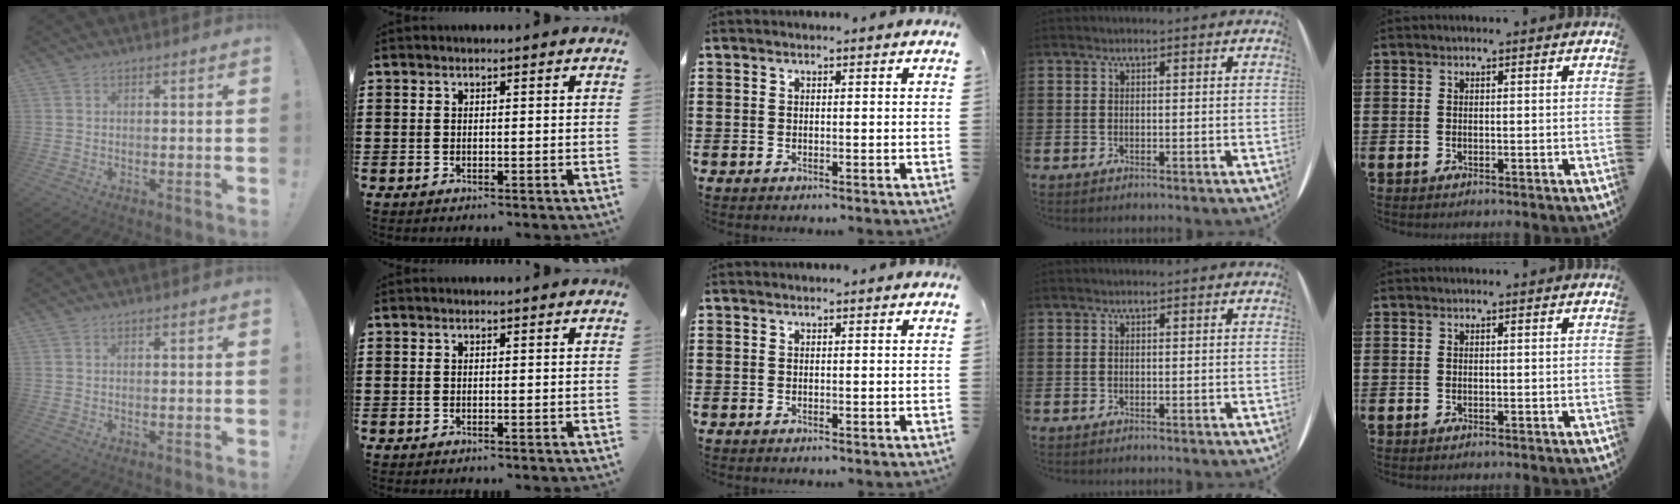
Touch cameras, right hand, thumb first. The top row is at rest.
{}